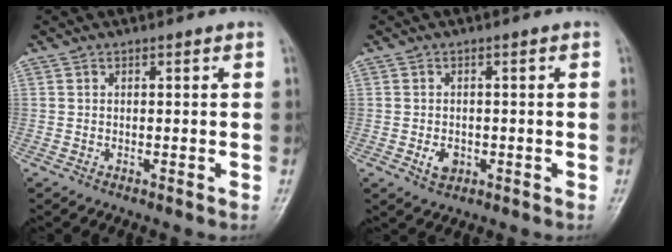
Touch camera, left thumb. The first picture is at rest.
{"total": 2.9, "force": [-0.8, 2.1, 1.8], "torque": [-0.024, 0.000, -0.010]}